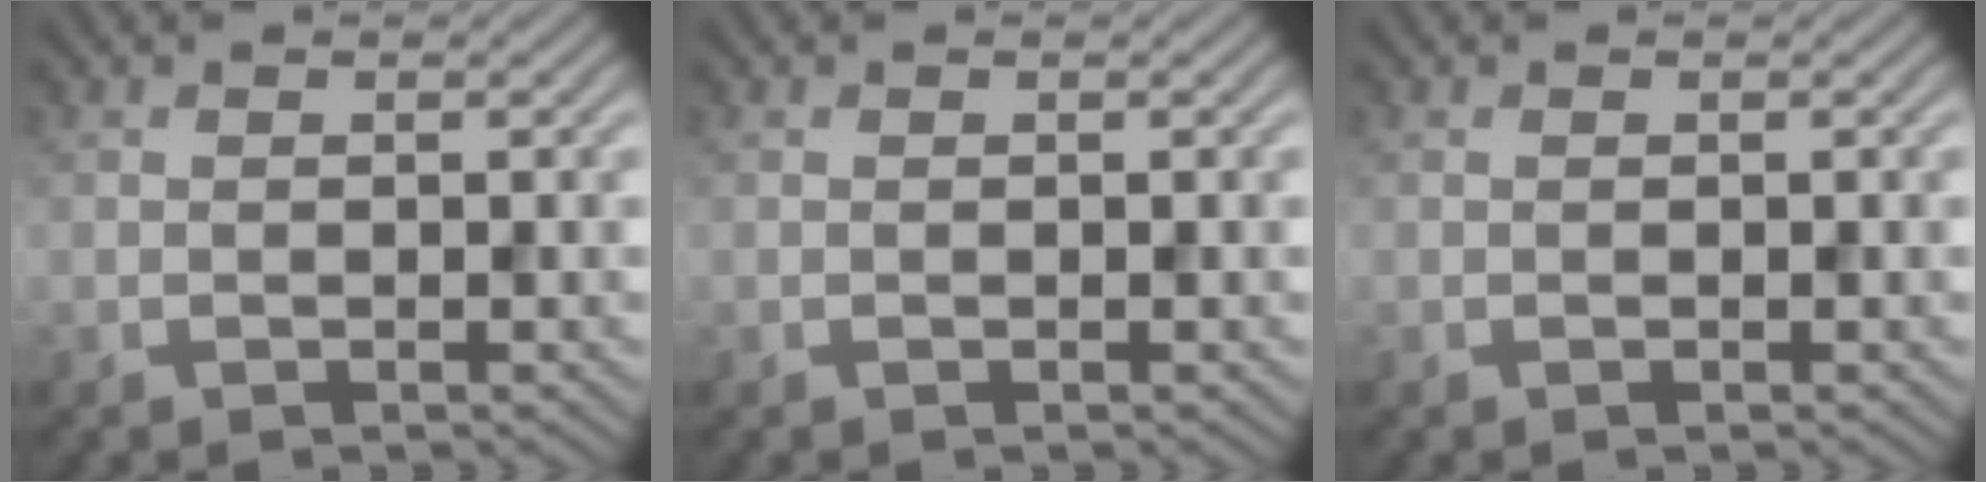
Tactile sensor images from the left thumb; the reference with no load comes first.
{"total": 0.0}
{"total": 0.0}